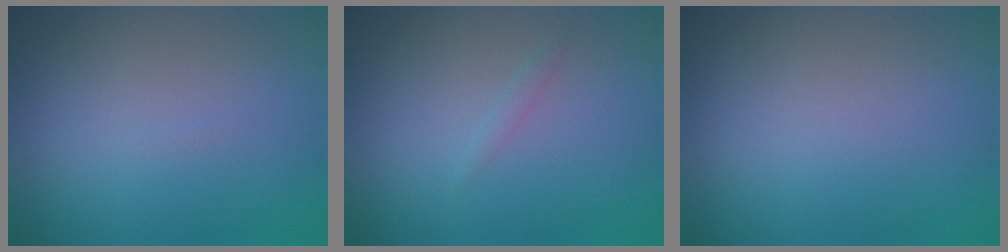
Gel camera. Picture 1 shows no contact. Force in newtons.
{"total": 0.6, "press": 0.6, "slide": 0.0}
{"total": 0.0}